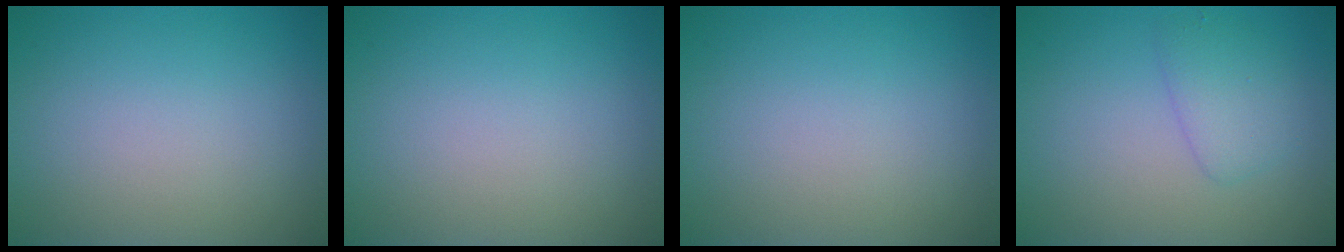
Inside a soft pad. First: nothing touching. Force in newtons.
{"total": 0.0}
{"total": 0.0}
{"total": 2.2, "press": 2.2, "slide": 0.2}